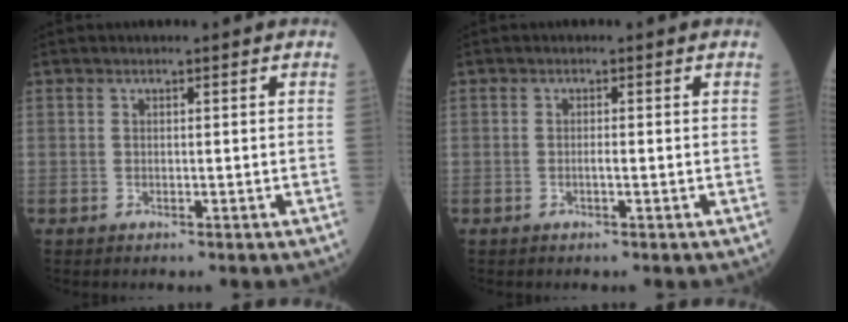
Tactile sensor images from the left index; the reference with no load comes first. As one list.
[{"total": 0.7, "force": [-0.4, 0.0, 0.6], "torque": [-0.012, -0.002, -0.007]}]